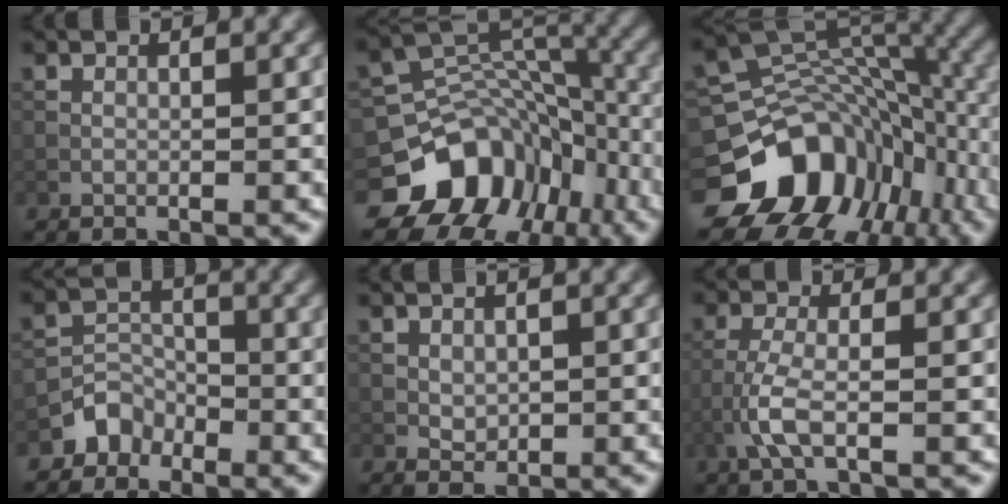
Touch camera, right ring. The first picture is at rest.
{"total": 11.0, "force": [-5.9, 8.2, 4.3], "torque": [-0.069, 0.010, -0.103]}
{"total": 13.4, "force": [-5.9, 10.1, 6.7], "torque": [-0.133, -0.006, -0.100]}
{"total": 2.6, "force": [-2.0, 1.7, 0.2], "torque": [0.007, 0.011, -0.040]}
{"total": 1.3, "force": [0.2, 1.1, 0.7], "torque": [-0.015, -0.003, 0.008]}
{"total": 3.0, "force": [-1.3, 0.7, 2.7], "torque": [-0.062, 0.005, -0.033]}